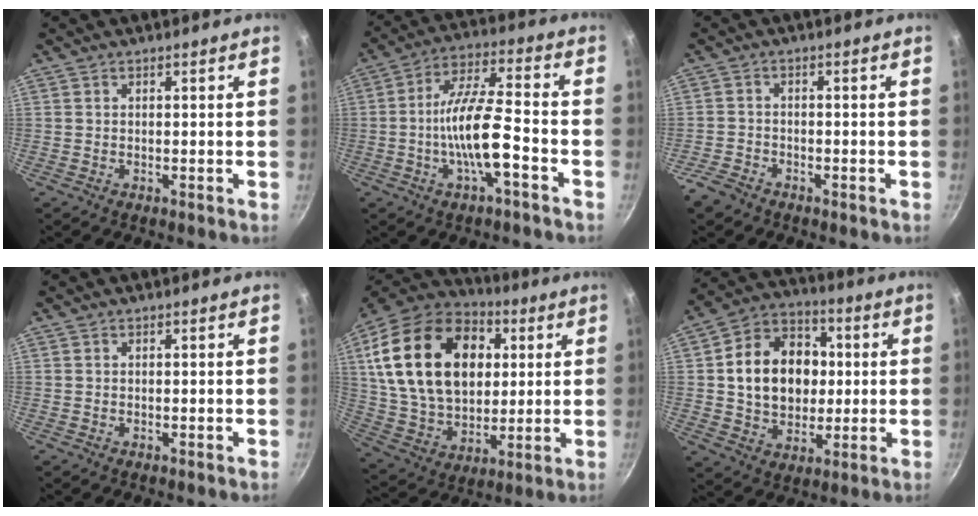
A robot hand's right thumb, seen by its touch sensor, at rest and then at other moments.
{"total": 12.2, "force": [-4.1, 3.3, 11.0], "torque": [-0.199, 0.036, -0.081]}
{"total": 4.0, "force": [-3.0, 2.3, 1.3], "torque": [-0.030, 0.026, -0.055]}
{"total": 0.0}
{"total": 28.9, "force": [6.8, 19.5, 20.2], "torque": [-0.344, 0.001, 0.121]}
{"total": 17.8, "force": [0.8, 14.4, 10.5], "torque": [-0.135, 0.026, 0.011]}